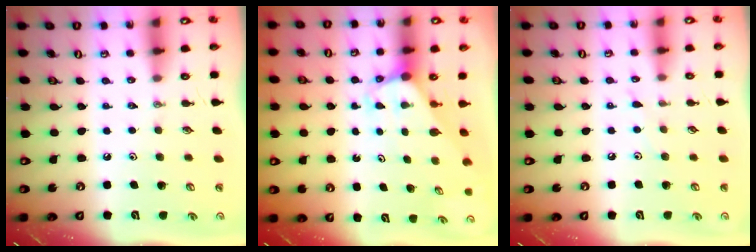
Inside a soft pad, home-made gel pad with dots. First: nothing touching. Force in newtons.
{"total": 2.9, "press": 2.9, "slide": 0.1}
{"total": 3.7, "press": 3.6, "slide": 0.6}